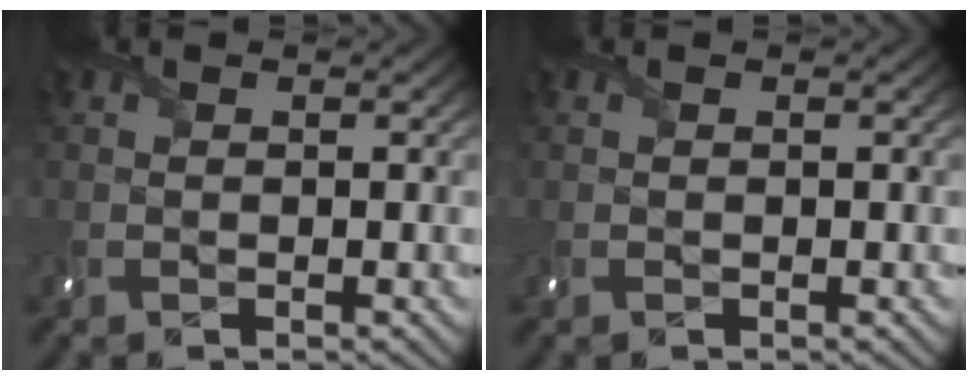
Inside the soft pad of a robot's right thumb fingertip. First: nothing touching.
{"total": 0.0}